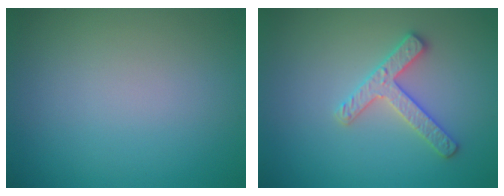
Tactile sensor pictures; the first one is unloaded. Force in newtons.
{"total": 2.7, "press": 2.7, "slide": 0.3}